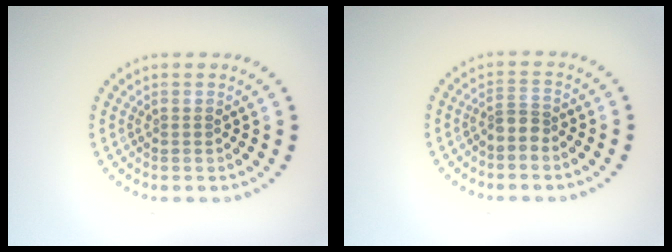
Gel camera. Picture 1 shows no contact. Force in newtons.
{"total": 1.8, "press": 1.5, "slide": 1.1}